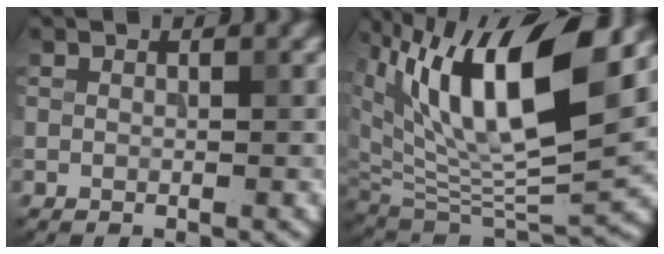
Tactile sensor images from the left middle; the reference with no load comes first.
{"total": 13.6, "force": [6.5, 5.5, 10.5], "torque": [-0.183, 0.001, 0.123]}